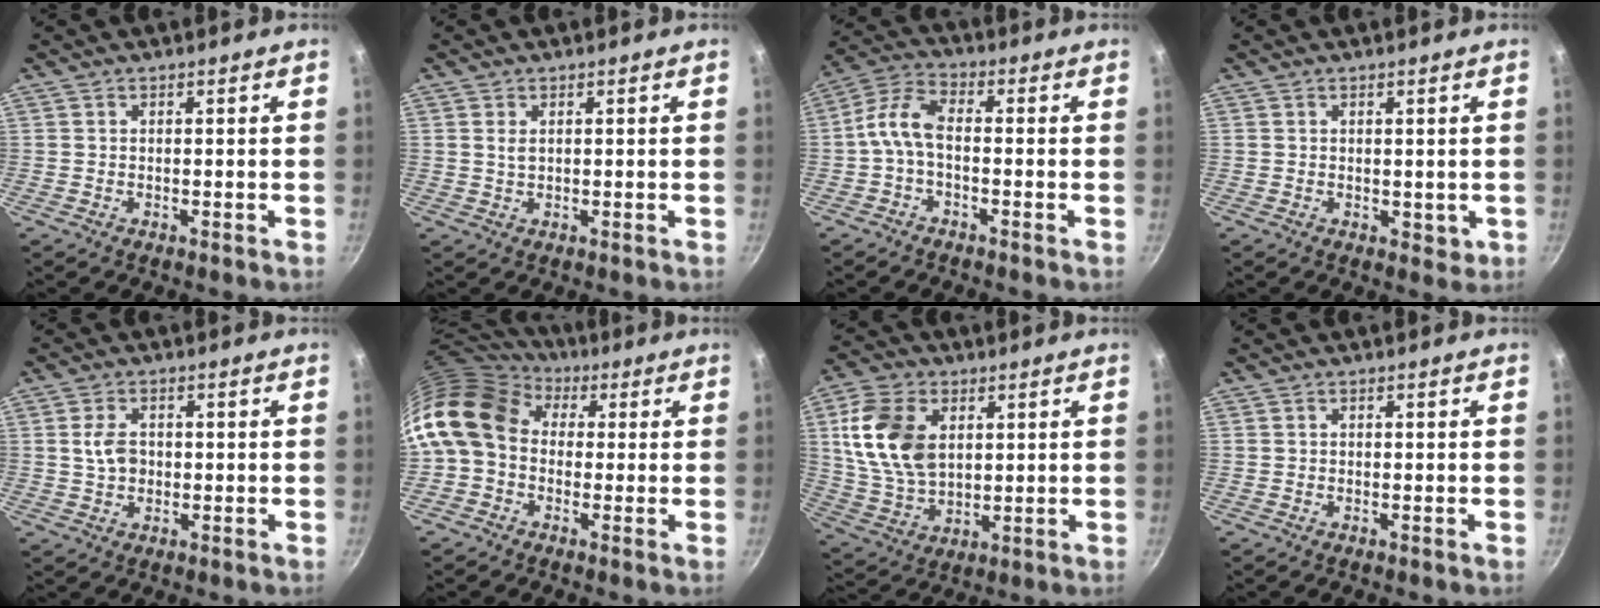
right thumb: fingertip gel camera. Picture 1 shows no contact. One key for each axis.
{"total": 1.8, "fx": 0.6, "fy": 1.0, "fz": 1.3, "tx": -0.025, "ty": -0.002, "tz": 0.012}
{"total": 7.2, "fx": -1.5, "fy": 3.5, "fz": 6.1, "tx": -0.137, "ty": 0.031, "tz": -0.042}
{"total": 2.3, "fx": 0.4, "fy": 1.7, "fz": 1.5, "tx": -0.015, "ty": -0.004, "tz": 0.008}
{"total": 4.6, "fx": 0.3, "fy": 3.3, "fz": 3.2, "tx": -0.053, "ty": 0.005, "tz": 0.004}
{"total": 14.4, "fx": 1.7, "fy": 11.3, "fz": 8.8, "tx": -0.158, "ty": 0.029, "tz": 0.008}
{"total": 15.2, "fx": 3.7, "fy": 10.1, "fz": 10.8, "tx": -0.191, "ty": -0.010, "tz": 0.080}
{"total": 0.0}